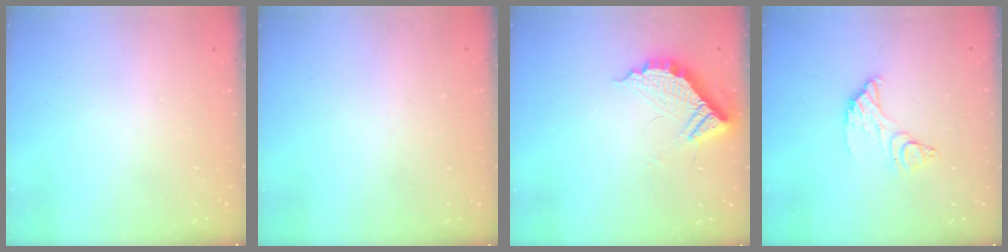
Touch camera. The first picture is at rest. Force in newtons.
{"total": 3.0, "press": 3.0, "slide": 0.1}
{"total": 11.1, "press": 11.1, "slide": 0.4}
{"total": 10.1, "press": 10.0, "slide": 0.9}